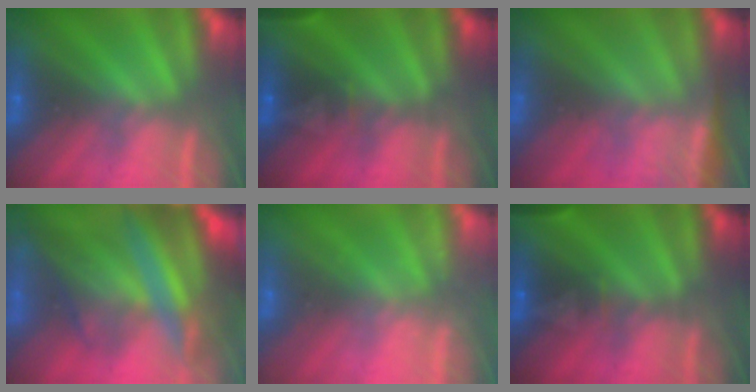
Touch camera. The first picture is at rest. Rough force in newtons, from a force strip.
{"total": 2.9}
{"total": 13.7}
{"total": 7.6}
{"total": 2.2}
{"total": 2.9}